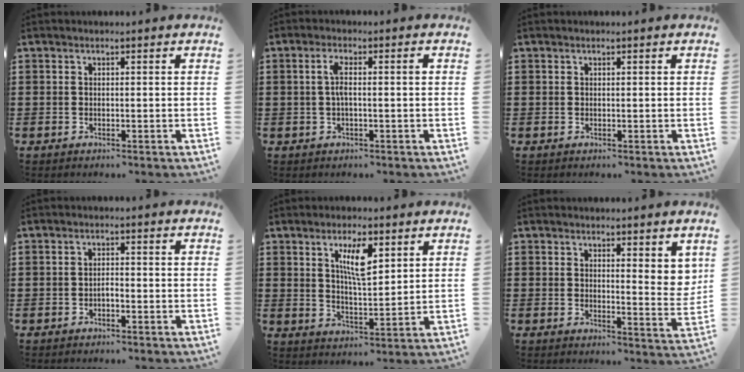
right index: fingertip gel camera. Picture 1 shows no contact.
{"total": 3.2, "force": [-0.1, 0.4, 3.1], "torque": [-0.058, 0.003, -0.005]}
{"total": 0.0}
{"total": 1.2, "force": [-0.7, 0.3, 0.9], "torque": [-0.021, 0.000, -0.013]}
{"total": 6.8, "force": [3.1, 2.2, 5.6], "torque": [-0.110, 0.004, 0.051]}
{"total": 3.7, "force": [2.8, 1.3, 1.9], "torque": [-0.031, -0.007, 0.048]}